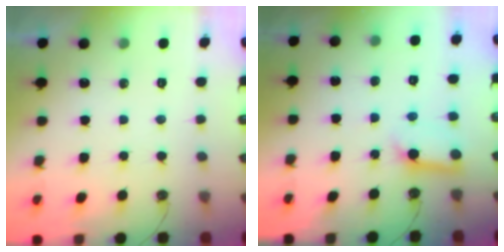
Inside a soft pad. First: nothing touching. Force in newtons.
{"total": 9.8, "press": 9.8, "slide": 1.2}